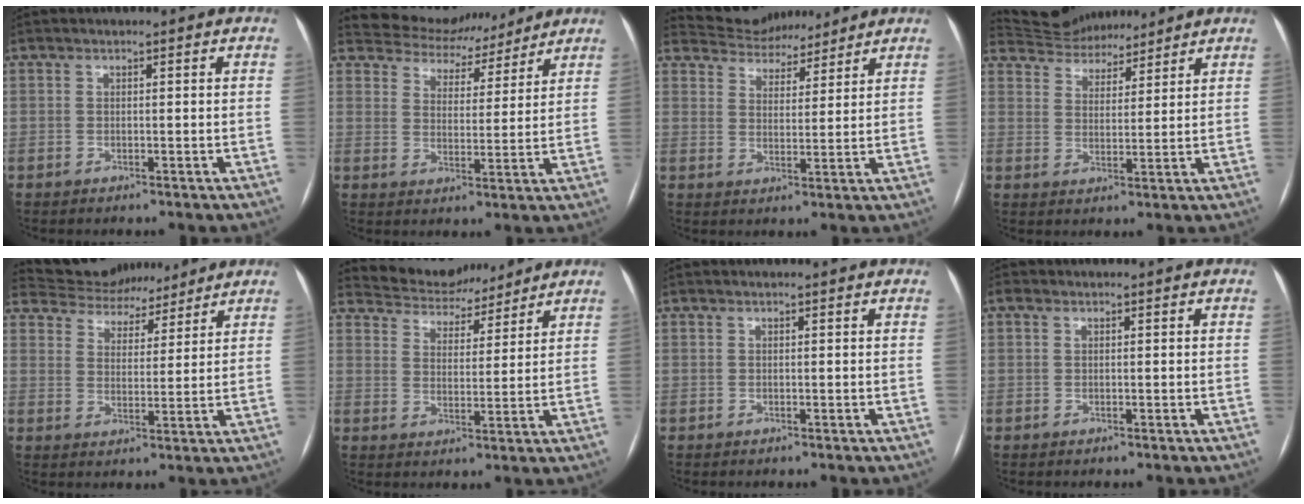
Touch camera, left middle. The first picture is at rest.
{"total": 10.5, "force": [9.7, 4.0, 0.7], "torque": [-0.002, 0.013, 0.139]}
{"total": 9.5, "force": [9.0, 2.8, 1.1], "torque": [-0.016, 0.013, 0.143]}
{"total": 11.7, "force": [11.1, 3.4, 1.6], "torque": [-0.028, 0.019, 0.182]}
{"total": 12.3, "force": [11.4, 4.2, 1.9], "torque": [-0.027, 0.015, 0.177]}
{"total": 9.5, "force": [9.0, 2.7, 1.0], "torque": [-0.017, 0.011, 0.145]}
{"total": 0.7, "force": [0.7, 0.0, 0.1], "torque": [-0.005, 0.004, 0.010]}
{"total": 0.6, "force": [0.2, 0.4, 0.3], "torque": [-0.011, 0.007, 0.004]}